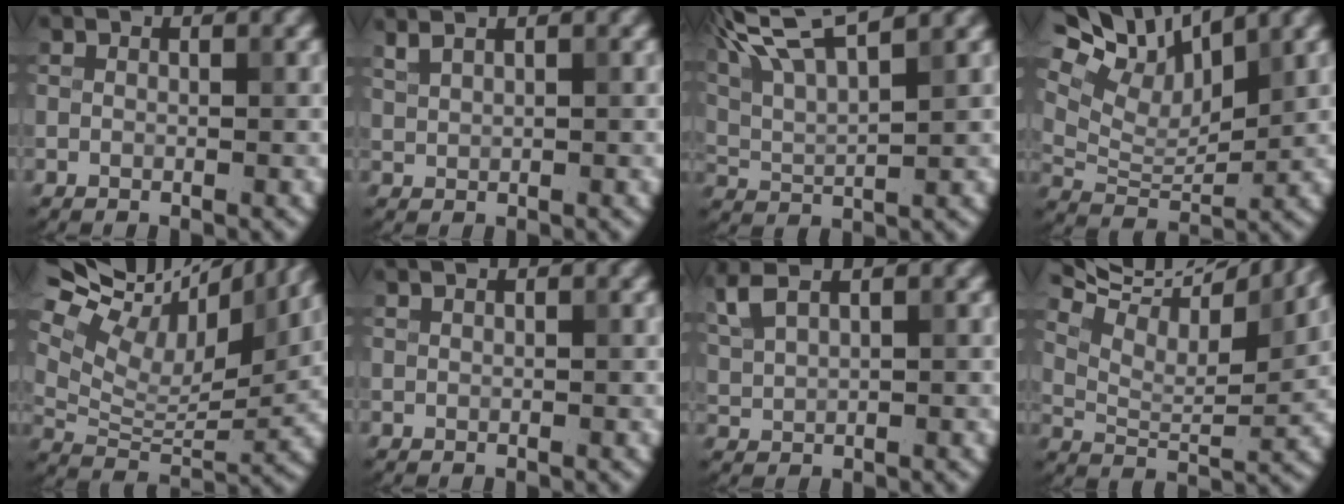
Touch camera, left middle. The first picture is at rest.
{"total": 2.7, "force": [2.1, 0.9, 1.4], "torque": [-0.018, 0.010, 0.027]}
{"total": 8.6, "force": [6.0, 2.0, 5.9], "torque": [-0.114, 0.024, 0.093]}
{"total": 9.3, "force": [7.0, 3.2, 5.2], "torque": [-0.115, 0.016, 0.112]}
{"total": 13.6, "force": [9.8, 4.8, 8.2], "torque": [-0.171, 0.034, 0.159]}
{"total": 0.8, "force": [0.5, 0.3, 0.5], "torque": [-0.009, 0.001, 0.006]}
{"total": 3.7, "force": [2.5, 1.2, 2.5], "torque": [-0.070, 0.019, 0.050]}
{"total": 12.1, "force": [9.7, 3.2, 6.6], "torque": [-0.128, 0.030, 0.140]}